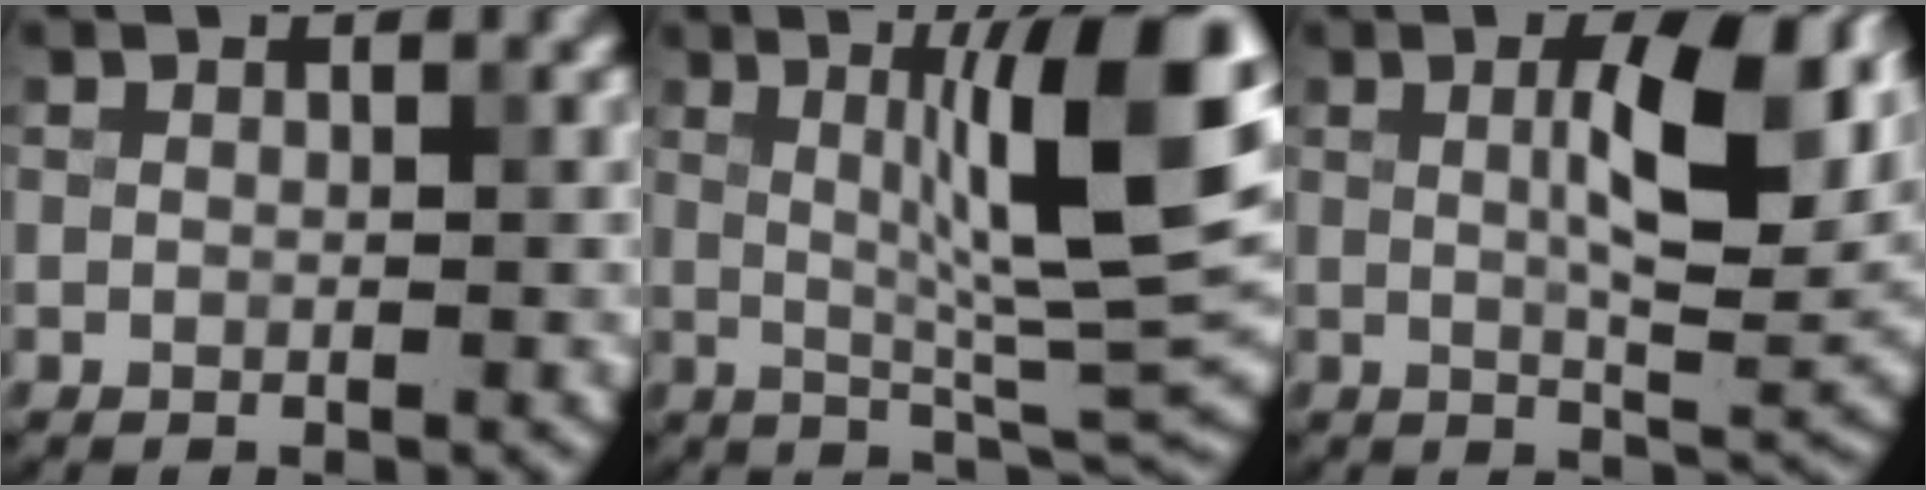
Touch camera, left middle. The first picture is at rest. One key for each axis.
{"total": 11.2, "fx": 2.6, "fy": 1.7, "fz": 10.8, "tx": -0.150, "ty": 0.007, "tz": 0.048}
{"total": 8.2, "fx": 1.9, "fy": 2.7, "fz": 7.5, "tx": -0.116, "ty": 0.004, "tz": 0.036}